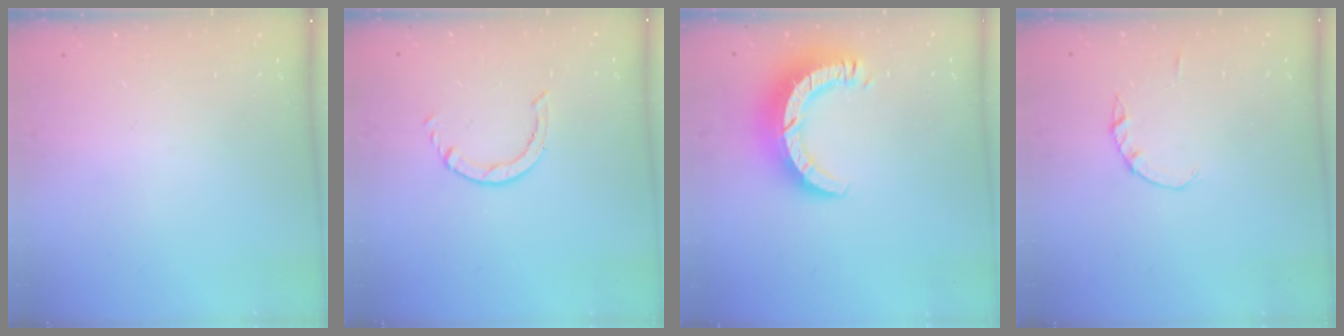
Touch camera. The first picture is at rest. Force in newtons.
{"total": 0.6, "press": 0.6, "slide": 0.1}
{"total": 11.0, "press": 11.0, "slide": 1.0}
{"total": 1.0, "press": 1.0, "slide": 0.2}